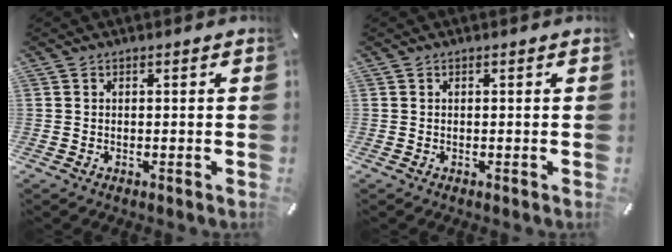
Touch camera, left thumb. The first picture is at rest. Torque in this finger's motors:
{"motor_torque": [0.00, 0.00, 0.00, 0.00, 0.00]}